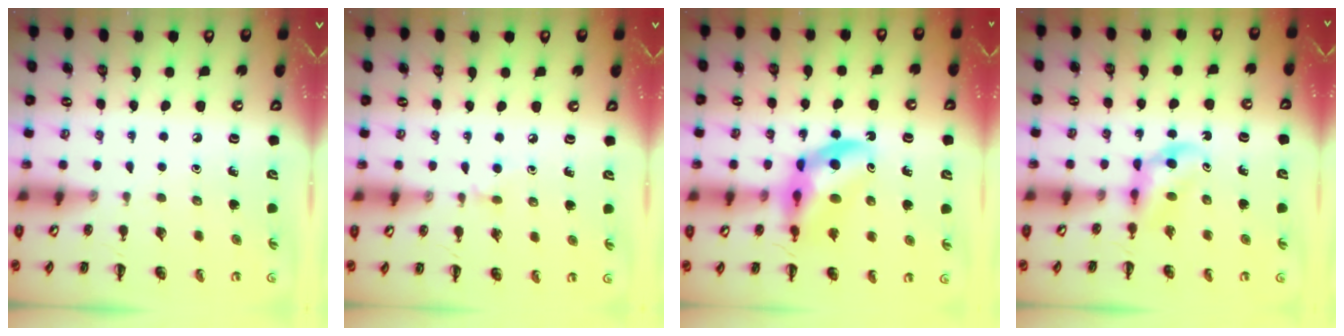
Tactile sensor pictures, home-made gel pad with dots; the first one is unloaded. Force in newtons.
{"total": 3.9, "press": 3.8, "slide": 1.1}
{"total": 12.6, "press": 12.2, "slide": 3.2}
{"total": 3.2, "press": 3.0, "slide": 1.0}